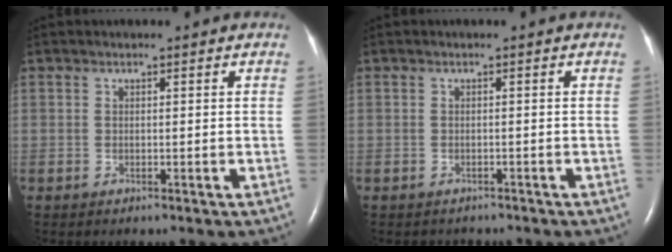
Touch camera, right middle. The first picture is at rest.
{"total": 2.3, "force": [-2.1, 1.0, 0.3], "torque": [-0.010, -0.002, -0.024]}